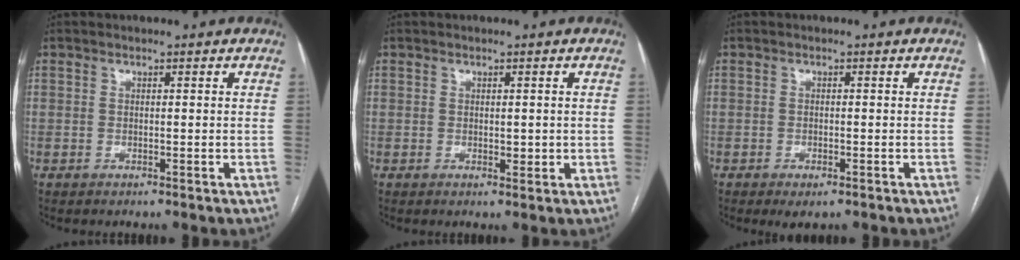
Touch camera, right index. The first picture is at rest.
{"total": 1.7, "force": [0.0, 0.9, 1.4], "torque": [-0.018, -0.003, 0.003]}
{"total": 2.4, "force": [-1.5, 0.9, 1.6], "torque": [-0.024, -0.002, -0.014]}